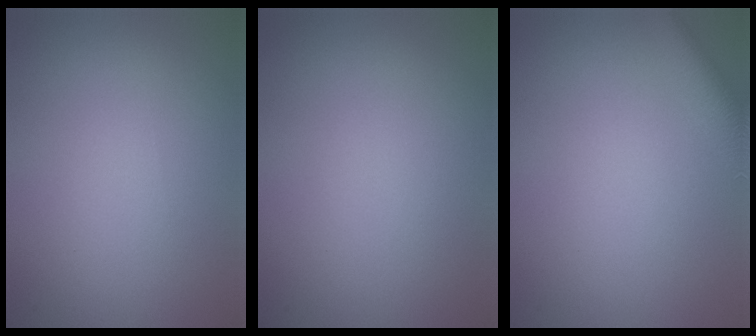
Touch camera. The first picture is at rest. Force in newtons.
{"total": 0.0}
{"total": 3.7, "press": 3.7, "slide": 0.2}